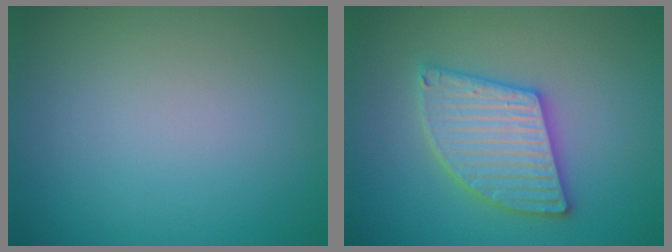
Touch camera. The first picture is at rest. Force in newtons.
{"total": 5.5, "press": 5.5, "slide": 0.7}